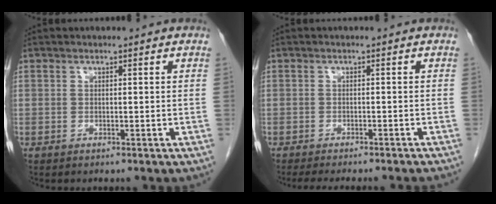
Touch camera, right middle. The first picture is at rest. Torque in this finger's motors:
{"motor_torque": [0.07, -0.05, 0.01, 0.01]}